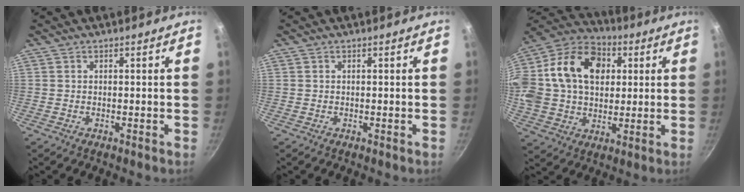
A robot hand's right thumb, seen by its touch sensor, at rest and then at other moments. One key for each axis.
{"total": 0.0}
{"total": 25.6, "fx": 5.0, "fy": 18.5, "fz": 16.9, "tx": -0.313, "ty": 0.032, "tz": 0.077}